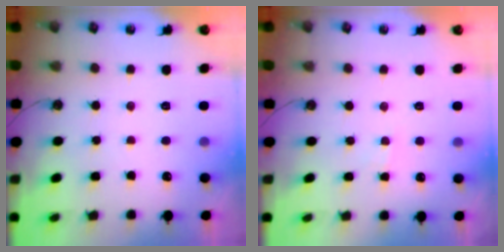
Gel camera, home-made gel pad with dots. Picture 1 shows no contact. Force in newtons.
{"total": 2.1, "press": 2.1, "slide": 0.4}